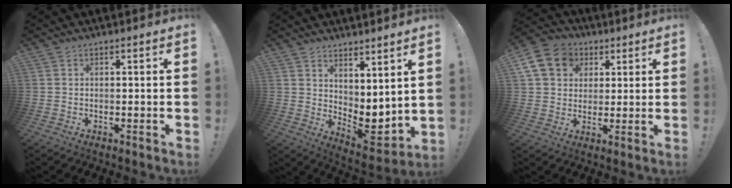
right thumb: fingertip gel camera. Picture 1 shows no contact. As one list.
[{"total": 5.0, "force": [1.9, 3.4, 3.2], "torque": [-0.026, -0.037, 0.044]}, {"total": 13.3, "force": [4.8, 11.0, 5.8], "torque": [-0.087, -0.016, 0.096]}]